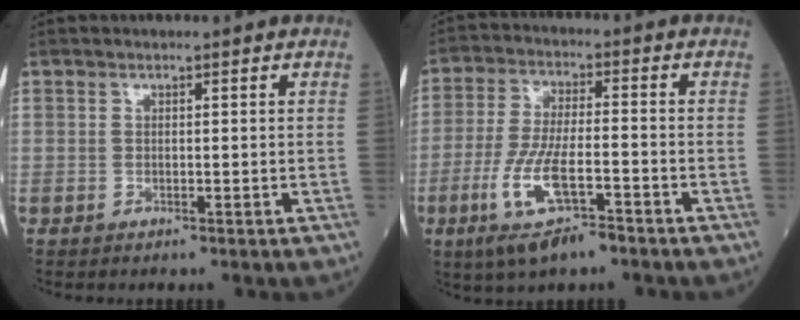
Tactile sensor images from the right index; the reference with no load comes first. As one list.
[{"total": 10.5, "force": [-5.5, 2.2, 8.7], "torque": [-0.180, -0.018, -0.098]}]